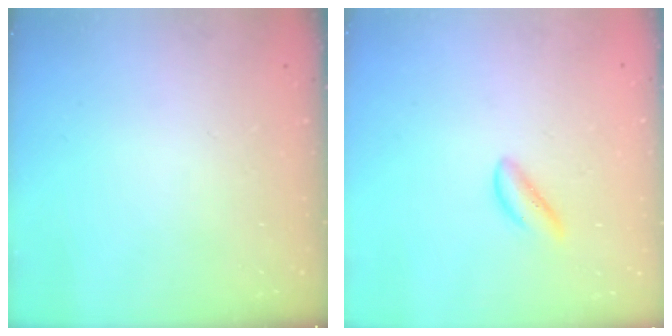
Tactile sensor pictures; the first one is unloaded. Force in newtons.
{"total": 2.0, "press": 1.9, "slide": 0.6}